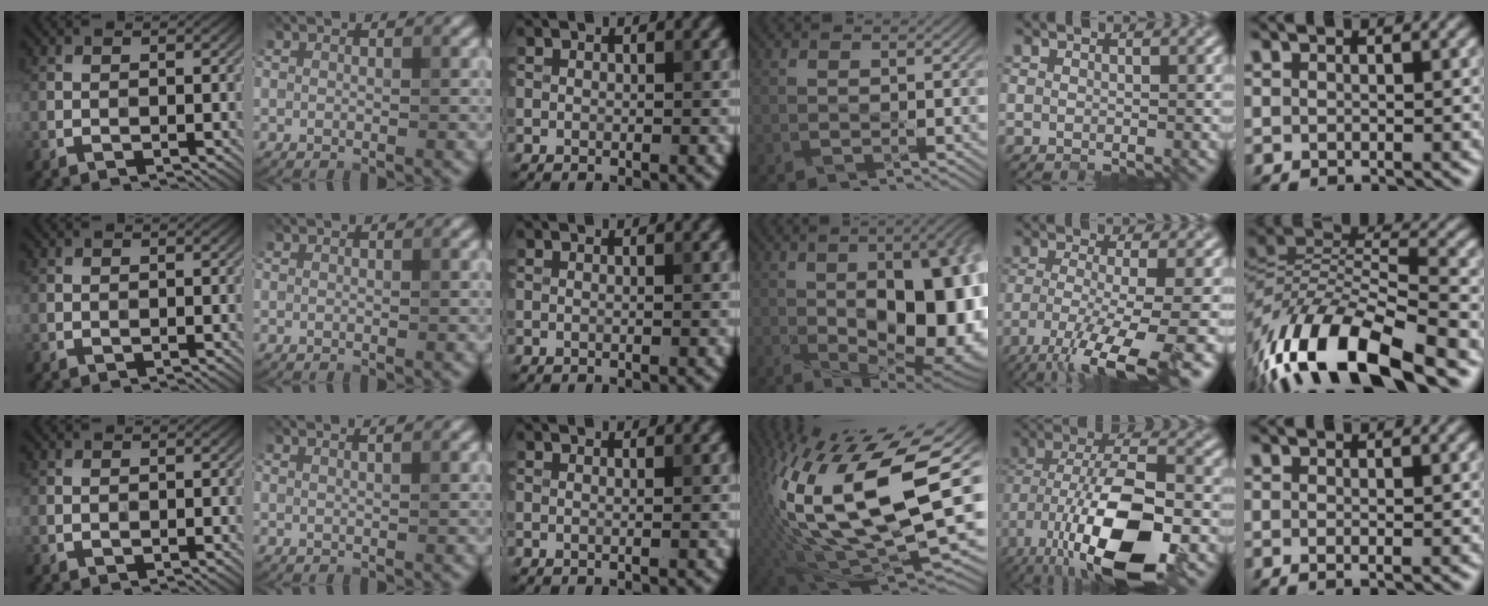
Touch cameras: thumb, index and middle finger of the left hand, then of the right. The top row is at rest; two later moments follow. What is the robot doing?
{"motion": "open", "object": "stapler"}